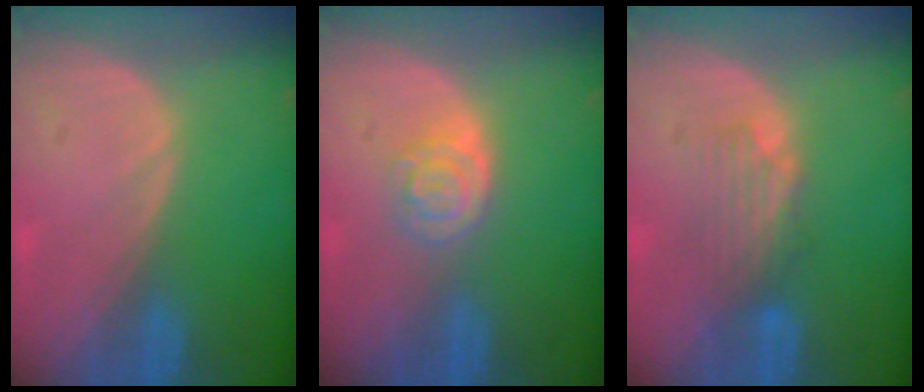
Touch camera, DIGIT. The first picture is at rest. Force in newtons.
{"total": 4.2, "press": 3.8, "slide": 2.0}
{"total": 4.3, "press": 3.8, "slide": 2.1}